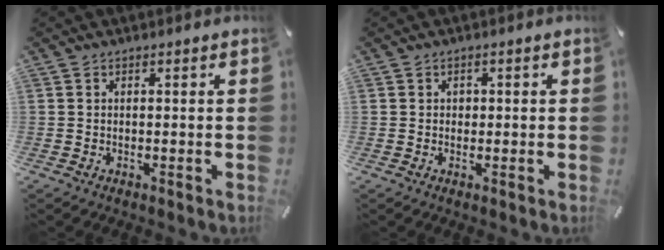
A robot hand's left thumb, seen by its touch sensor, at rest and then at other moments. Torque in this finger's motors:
{"motor_torque": [0.10, 0.26, 0.03, -0.09, 0.00]}